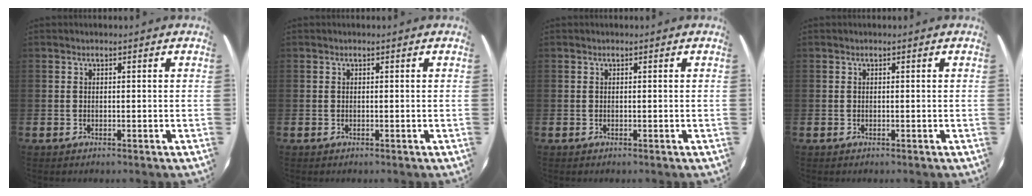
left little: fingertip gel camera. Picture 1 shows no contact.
{"total": 0.0}
{"total": 0.0}
{"total": 0.0}